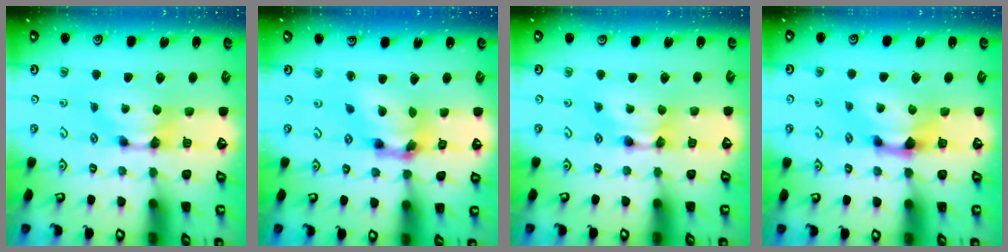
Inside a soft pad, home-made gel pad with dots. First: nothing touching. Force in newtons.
{"total": 7.6, "press": 7.2, "slide": 2.3}
{"total": 1.6, "press": 1.6, "slide": 0.2}
{"total": 1.7, "press": 1.1, "slide": 1.3}